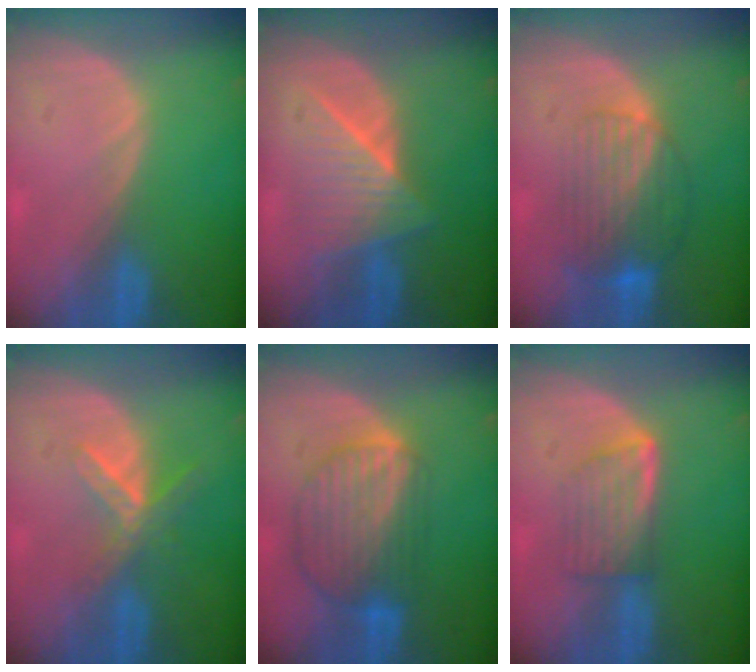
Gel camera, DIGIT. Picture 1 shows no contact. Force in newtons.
{"total": 6.6, "press": 6.6, "slide": 0.6}
{"total": 8.4, "press": 7.2, "slide": 4.4}
{"total": 5.7, "press": 5.0, "slide": 2.8}
{"total": 8.7, "press": 7.6, "slide": 4.1}
{"total": 5.7, "press": 5.3, "slide": 2.2}